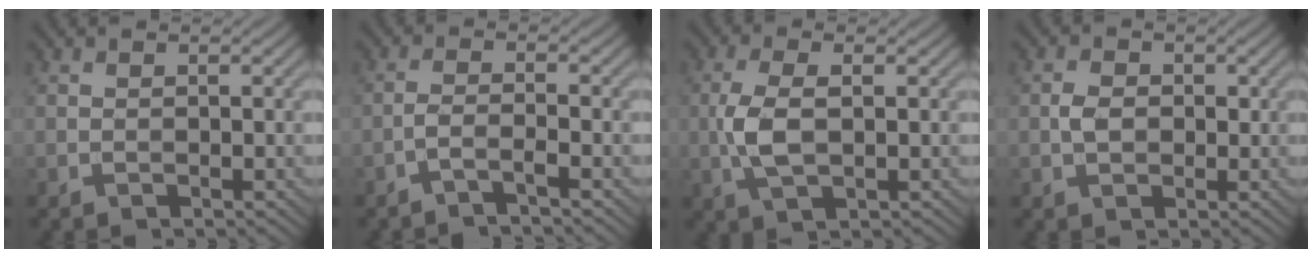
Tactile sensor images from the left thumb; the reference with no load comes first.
{"total": 2.3, "force": [-1.7, 0.3, 1.6], "torque": [-0.029, 0.007, -0.046]}
{"total": 5.1, "force": [-0.2, 2.2, 4.6], "torque": [-0.115, 0.003, -0.005]}
{"total": 2.5, "force": [-0.1, 1.9, 1.7], "torque": [-0.038, -0.001, -0.005]}